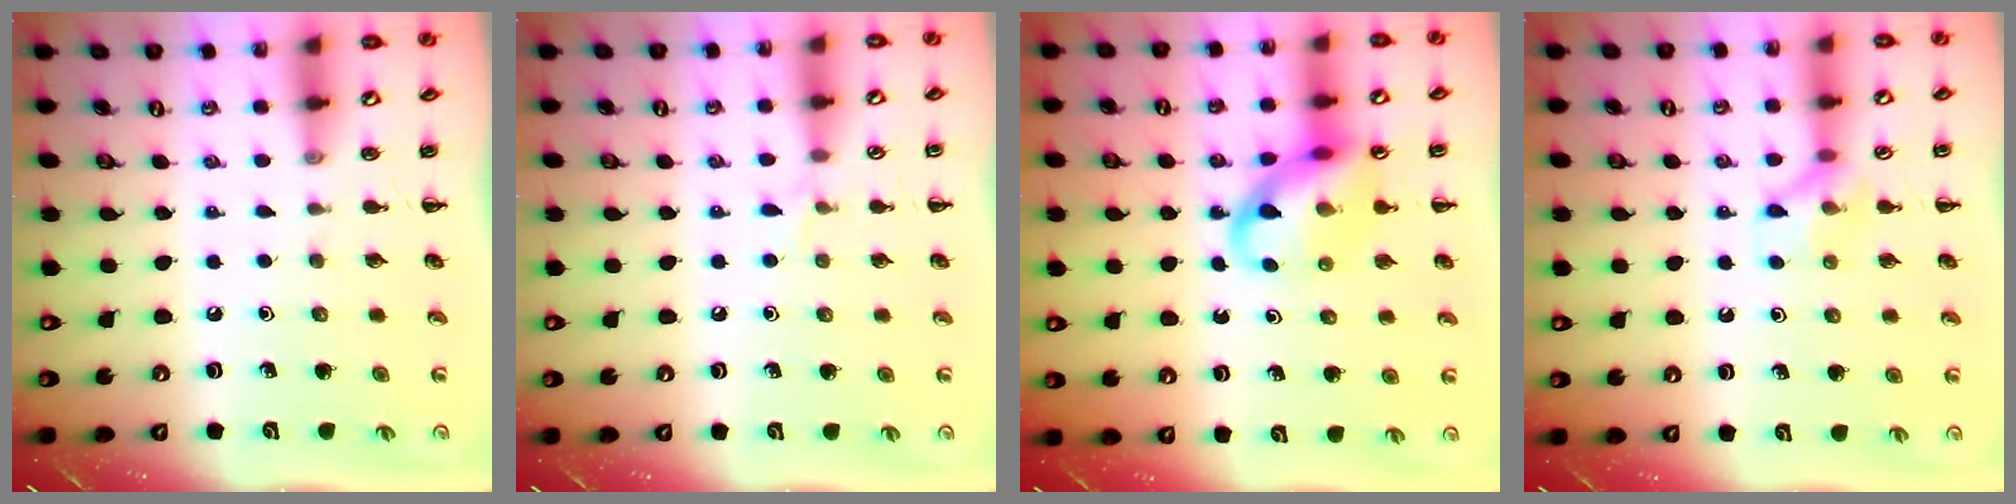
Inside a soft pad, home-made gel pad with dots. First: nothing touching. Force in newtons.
{"total": 3.9, "press": 3.6, "slide": 1.5}
{"total": 13.3, "press": 13.1, "slide": 2.1}
{"total": 8.1, "press": 8.1, "slide": 0.4}